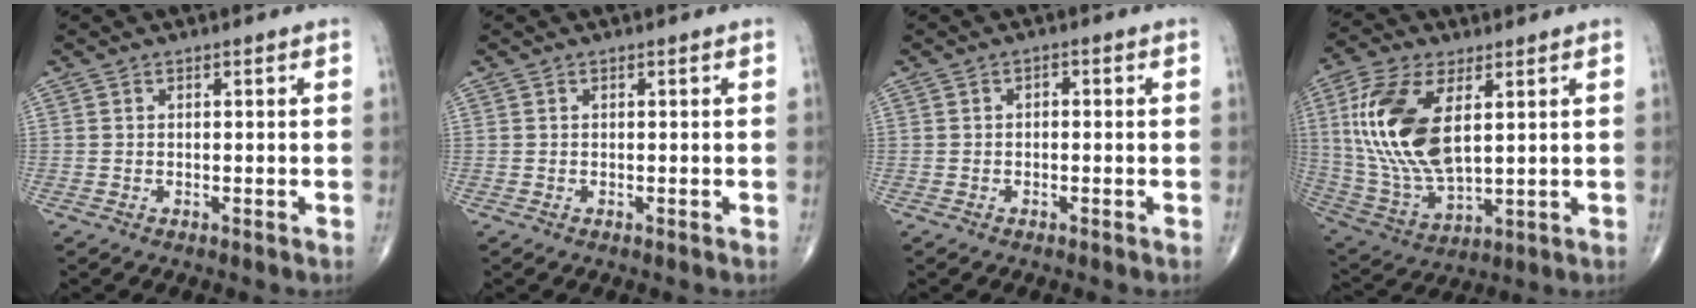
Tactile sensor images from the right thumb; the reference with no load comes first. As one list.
[{"total": 0.0}, {"total": 1.0, "force": [-0.1, 0.7, 0.7], "torque": [-0.006, 0.004, -0.005]}, {"total": 18.9, "force": [4.5, 9.5, 15.8], "torque": [-0.330, -0.019, 0.092]}]